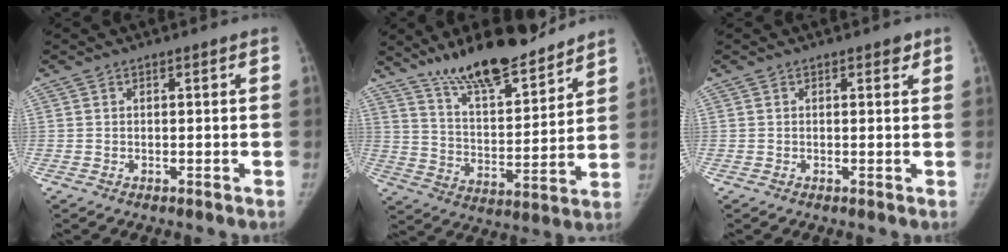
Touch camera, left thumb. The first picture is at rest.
{"total": 17.6, "force": [14.2, 4.7, 9.3], "torque": [-0.118, -0.081, 0.244]}
{"total": 1.3, "force": [0.8, 0.7, 0.7], "torque": [0.000, -0.003, 0.007]}